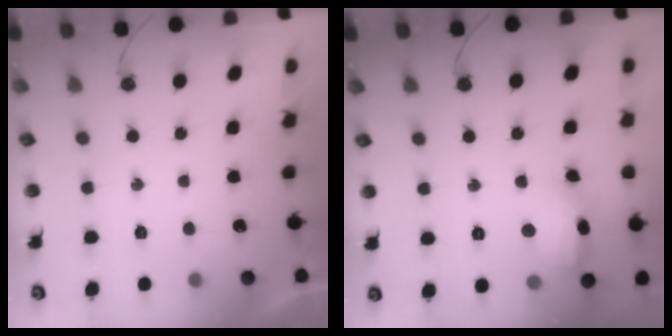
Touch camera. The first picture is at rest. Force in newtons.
{"total": 14.2, "press": 14.1, "slide": 1.6}